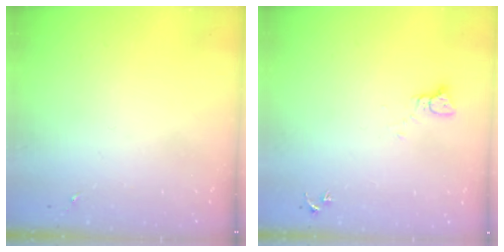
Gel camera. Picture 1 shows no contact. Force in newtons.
{"total": 2.2, "press": 2.2, "slide": 0.2}